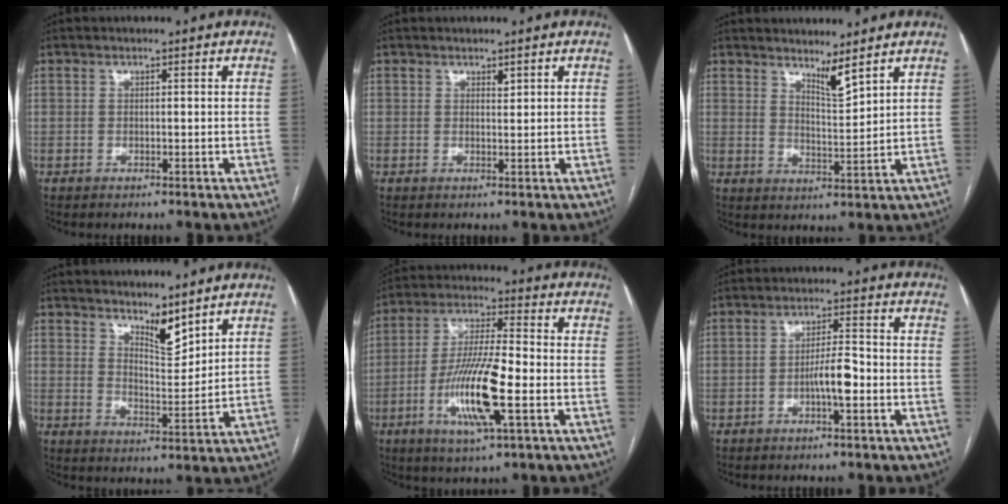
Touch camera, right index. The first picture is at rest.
{"total": 0.8, "force": [0.6, 0.3, 0.5], "torque": [-0.009, -0.003, 0.010]}
{"total": 3.7, "force": [3.2, -0.3, 1.9], "torque": [-0.037, -0.021, 0.062]}
{"total": 5.4, "force": [4.5, 1.3, 2.7], "torque": [-0.048, -0.011, 0.083]}
{"total": 13.3, "force": [-4.0, 1.7, 12.5], "torque": [-0.247, -0.009, -0.074]}
{"total": 4.5, "force": [-1.6, 0.6, 4.2], "torque": [-0.073, 0.005, -0.027]}